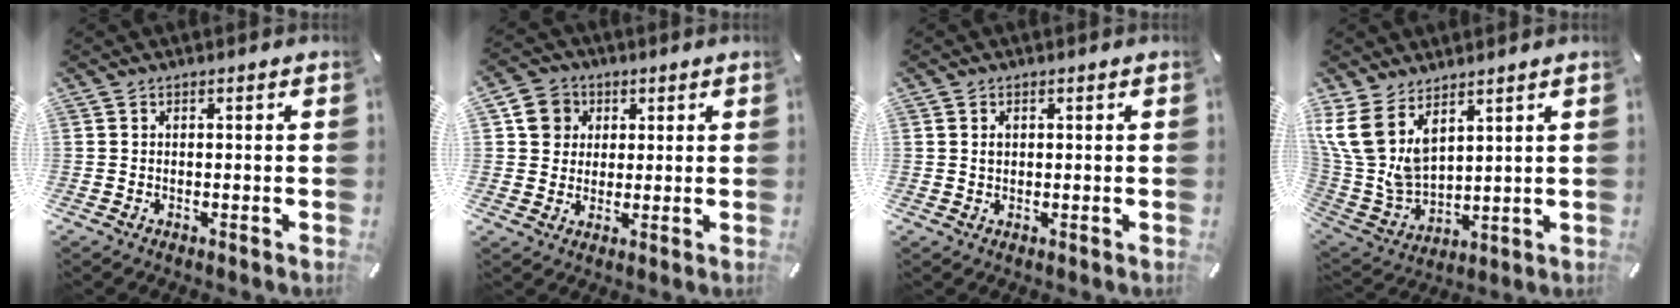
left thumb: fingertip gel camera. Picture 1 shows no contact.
{"total": 6.8, "force": [1.8, 6.3, 1.7], "torque": [-0.021, 0.004, 0.032]}
{"total": 1.5, "force": [0.4, 1.0, 1.0], "torque": [-0.022, 0.004, 0.007]}
{"total": 12.1, "force": [7.2, 7.1, 6.7], "torque": [-0.185, -0.044, 0.138]}